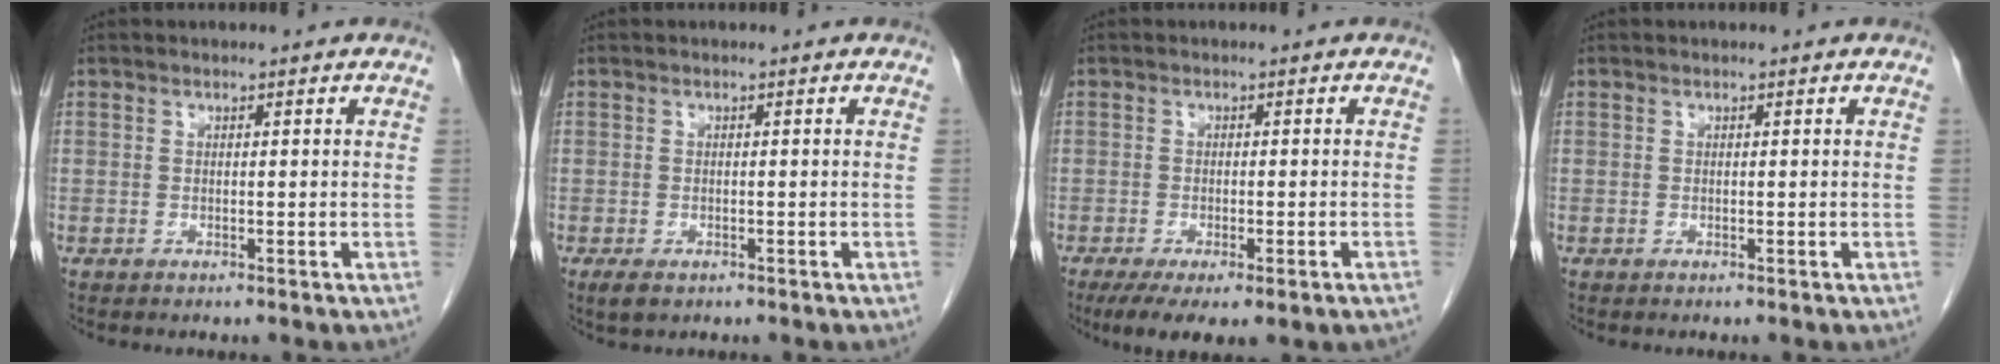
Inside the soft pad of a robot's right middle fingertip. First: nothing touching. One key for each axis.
{"total": 2.1, "fx": -1.2, "fy": 1.1, "fz": 1.3, "tx": -0.027, "ty": -0.003, "tz": -0.013}
{"total": 8.8, "fx": -6.0, "fy": 2.1, "fz": 6.1, "tx": -0.087, "ty": -0.017, "tz": -0.088}
{"total": 0.0}